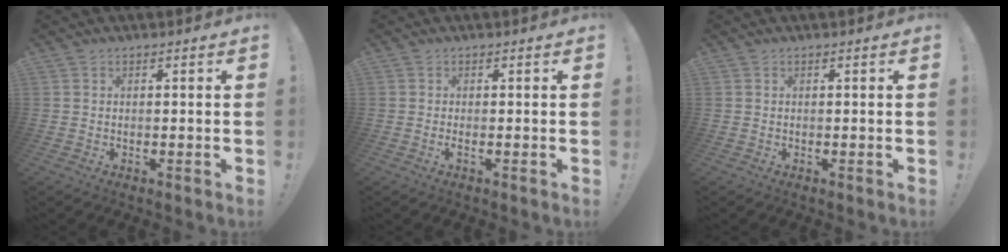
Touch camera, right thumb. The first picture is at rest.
{"total": 0.9, "force": [-0.1, -0.1, 0.9], "torque": [-0.013, -0.003, -0.003]}
{"total": 0.0}